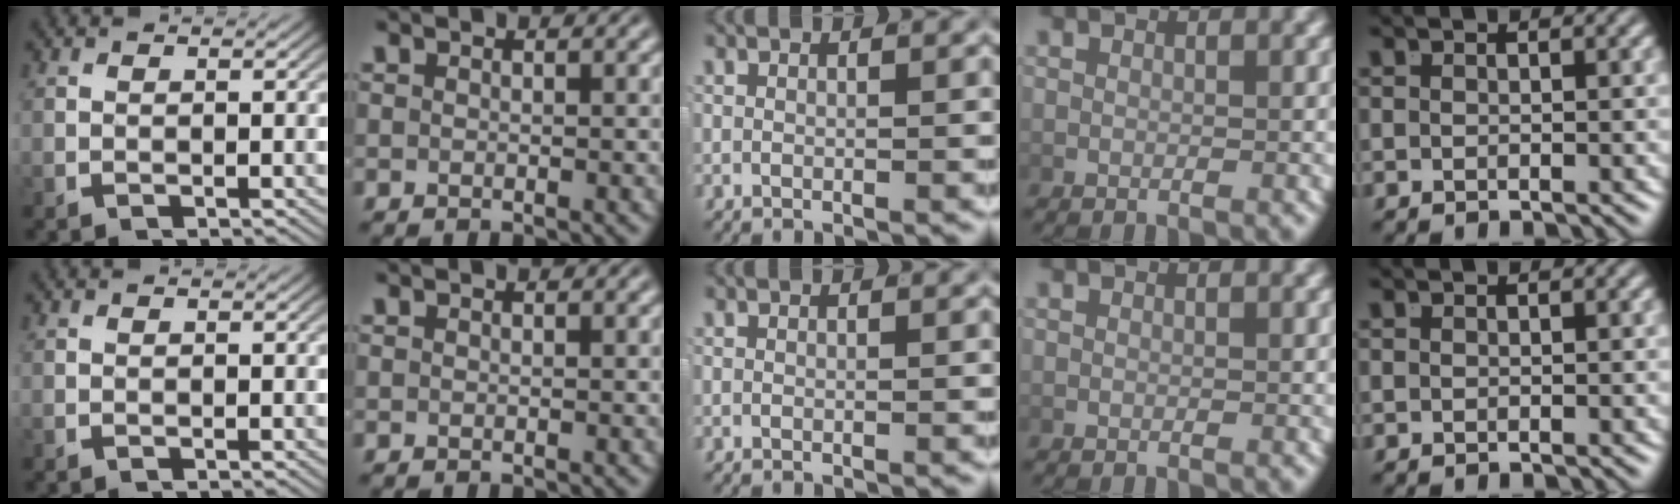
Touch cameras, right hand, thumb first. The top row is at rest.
{}